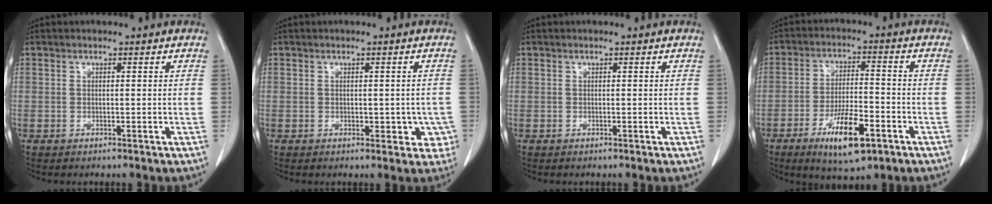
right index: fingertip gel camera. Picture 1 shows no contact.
{"total": 3.7, "force": [-0.7, 2.5, 2.7], "torque": [-0.010, 0.006, -0.002]}
{"total": 0.0}
{"total": 10.2, "force": [-5.2, 2.5, 8.4], "torque": [-0.154, -0.010, -0.083]}